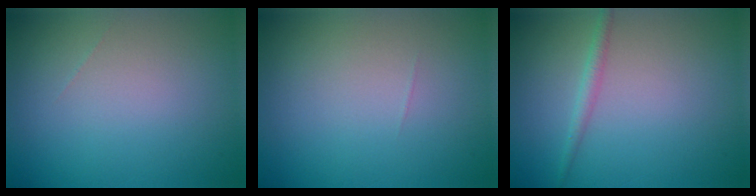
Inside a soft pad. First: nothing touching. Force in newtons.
{"total": 0.0}
{"total": 1.3, "press": 1.3, "slide": 0.1}